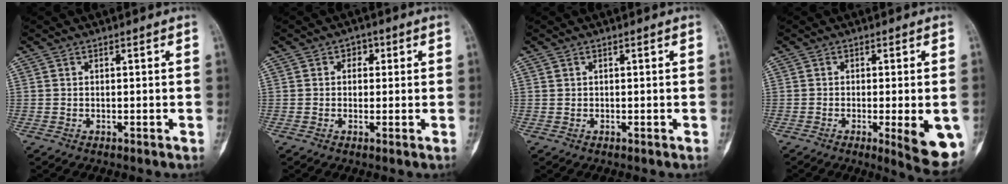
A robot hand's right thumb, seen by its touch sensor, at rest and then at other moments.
{"total": 2.4, "force": [0.6, 2.1, 1.1], "torque": [0.005, 0.003, 0.002]}
{"total": 0.5, "force": [0.3, 0.4, 0.2], "torque": [0.001, 0.000, 0.006]}
{"total": 9.6, "force": [-2.7, 2.3, 9.0], "torque": [-0.105, -0.017, -0.031]}